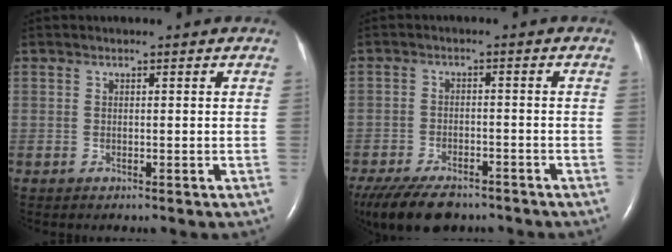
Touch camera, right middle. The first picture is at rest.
{"total": 11.7, "force": [-8.9, 4.8, 5.7], "torque": [-0.115, -0.013, -0.139]}